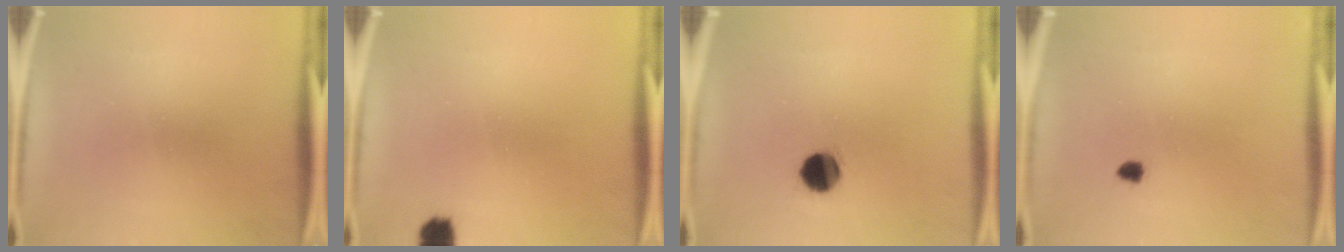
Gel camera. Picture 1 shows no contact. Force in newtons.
{"total": 2.7}
{"total": 7.6}
{"total": 1.1}